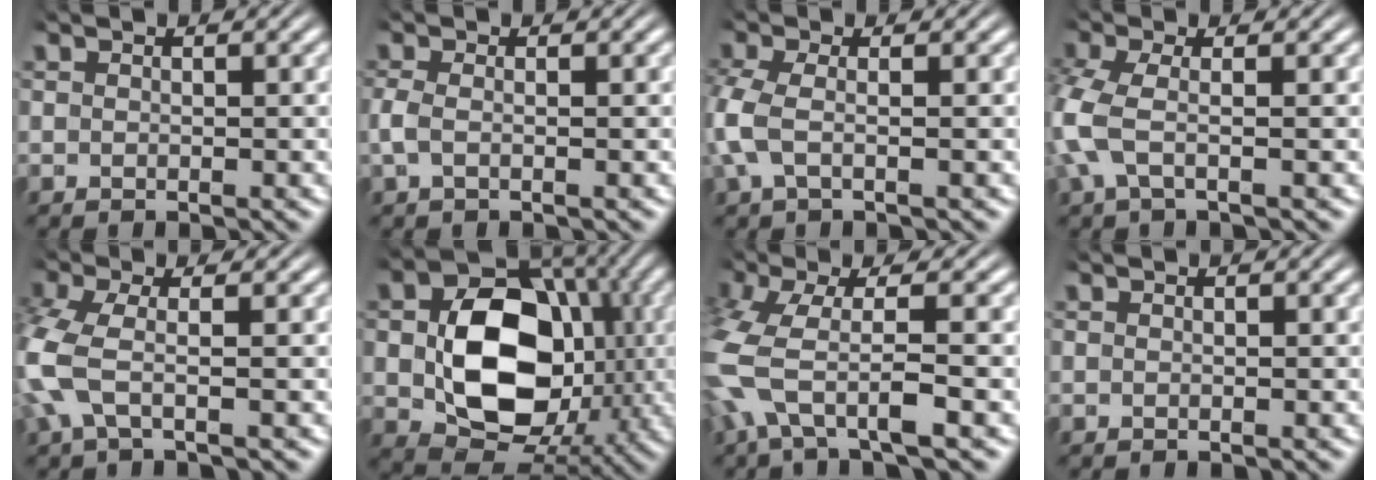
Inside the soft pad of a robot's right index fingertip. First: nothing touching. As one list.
[{"total": 1.5, "force": [-0.4, 0.6, 1.3], "torque": [-0.039, -0.009, -0.002]}, {"total": 3.0, "force": [-0.5, 1.5, 2.5], "torque": [-0.080, -0.014, -0.001]}, {"total": 3.7, "force": [-0.8, 2.3, 2.9], "torque": [-0.095, -0.020, -0.007]}, {"total": 4.4, "force": [-0.9, 2.7, 3.3], "torque": [-0.107, -0.022, -0.011]}, {"total": 14.5, "force": [-1.3, 10.5, 9.9], "torque": [-0.197, -0.046, -0.006]}, {"total": 5.5, "force": [-1.2, 2.6, 4.7], "torque": [-0.134, -0.024, -0.013]}, {"total": 0.0}]